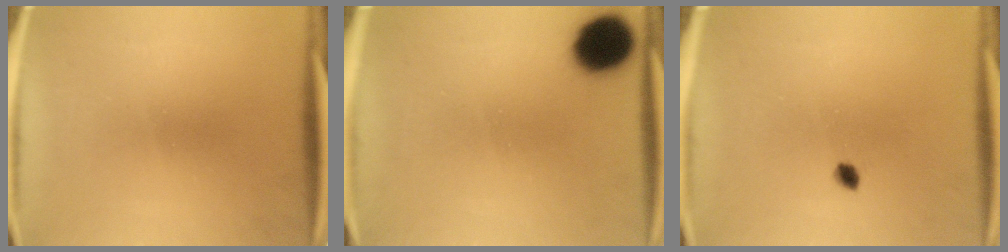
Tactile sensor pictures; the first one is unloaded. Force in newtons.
{"total": 12.0}
{"total": 1.5}